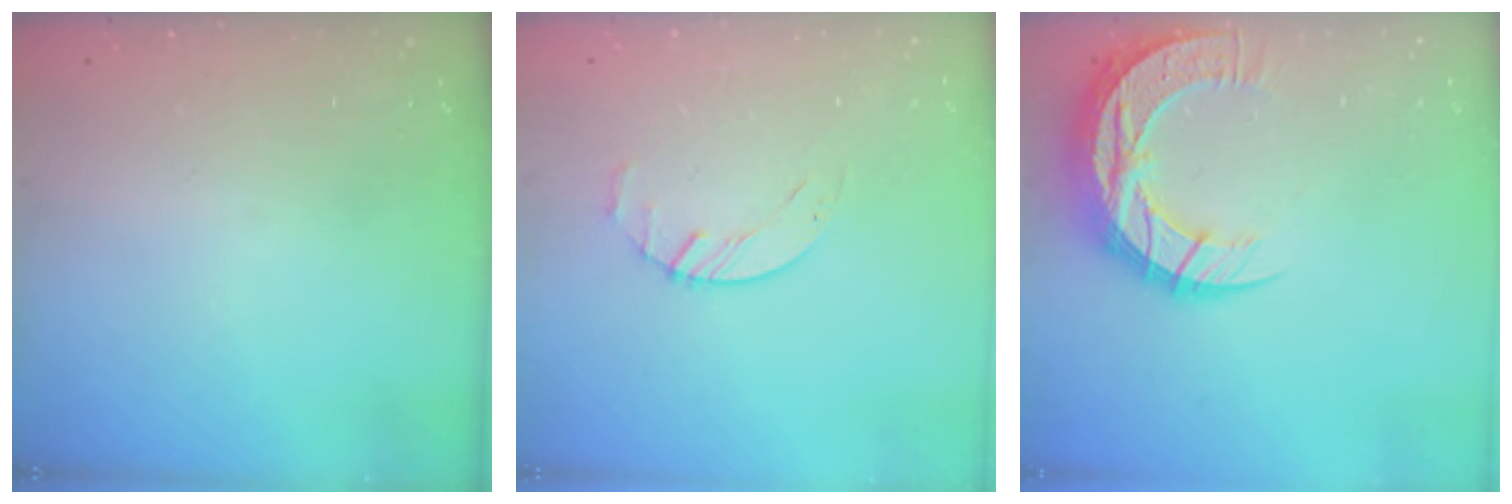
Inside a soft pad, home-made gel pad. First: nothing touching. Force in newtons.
{"total": 2.7, "press": 2.6, "slide": 0.3}
{"total": 15.8, "press": 15.7, "slide": 1.1}